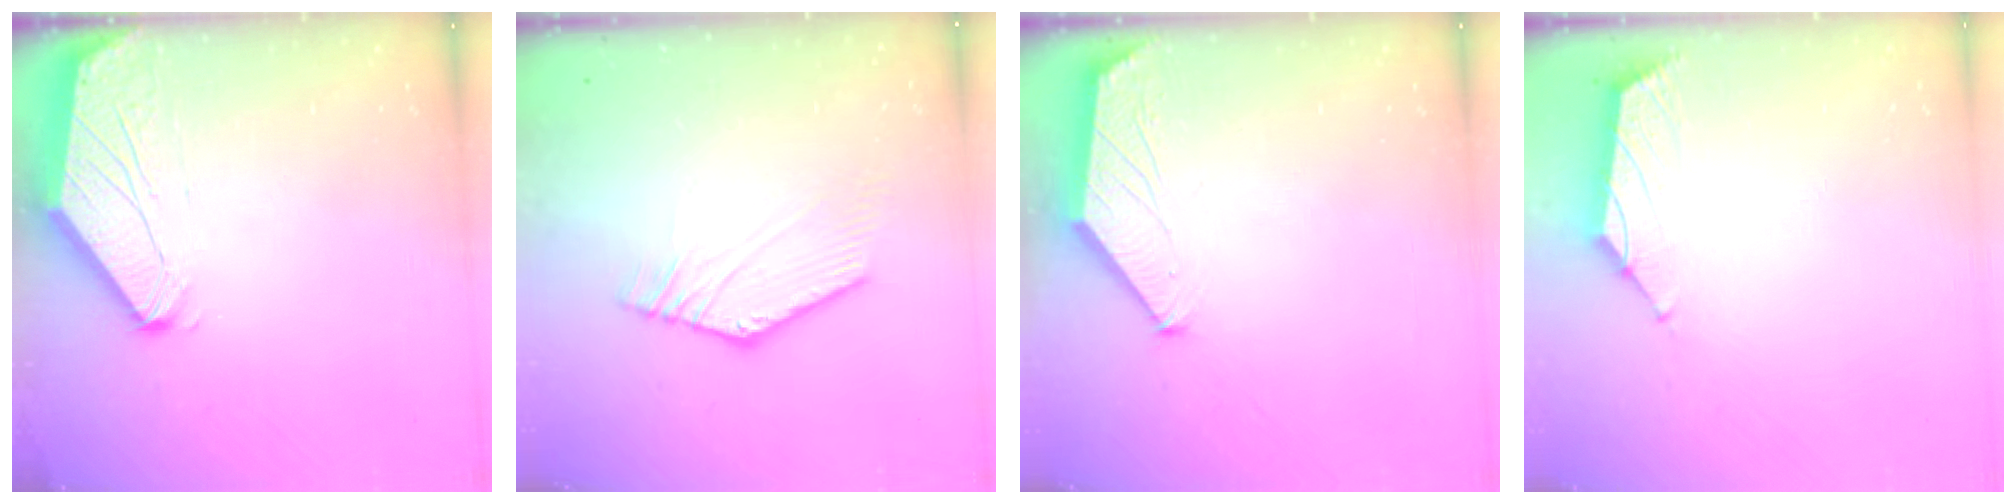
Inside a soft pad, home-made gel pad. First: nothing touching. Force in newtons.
{"total": 1.9, "press": 1.9, "slide": 0.1}
{"total": 1.6, "press": 1.5, "slide": 0.4}
{"total": 1.6, "press": 1.4, "slide": 0.7}